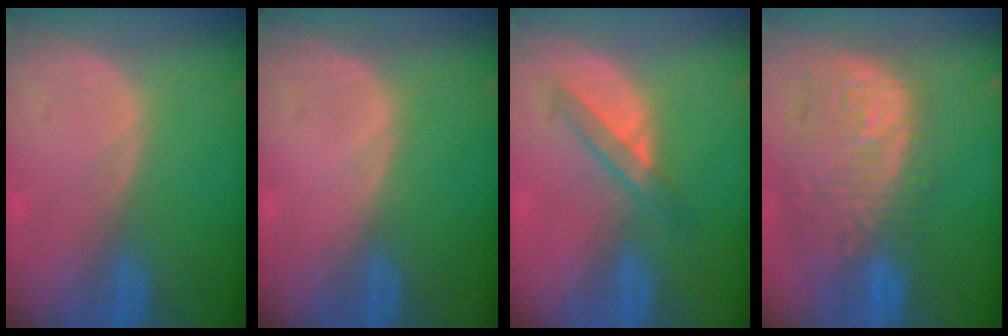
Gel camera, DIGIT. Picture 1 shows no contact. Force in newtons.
{"total": 0.0}
{"total": 3.9, "press": 3.7, "slide": 1.1}
{"total": 13.0, "press": 11.1, "slide": 6.8}